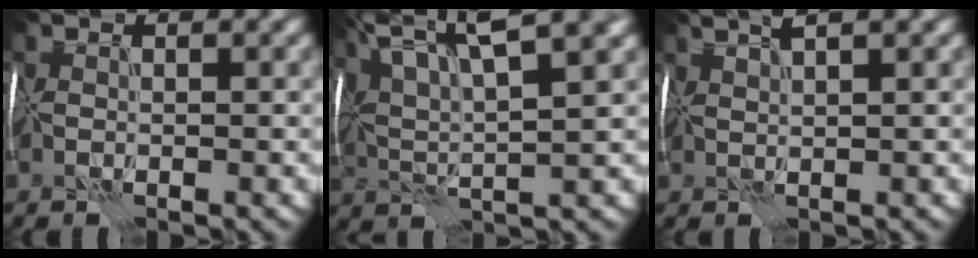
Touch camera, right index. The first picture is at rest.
{"total": 9.9, "force": [6.0, 2.3, 7.5], "torque": [-0.131, 0.028, 0.099]}
{"total": 3.0, "force": [2.2, 0.2, 2.0], "torque": [-0.027, 0.016, 0.038]}